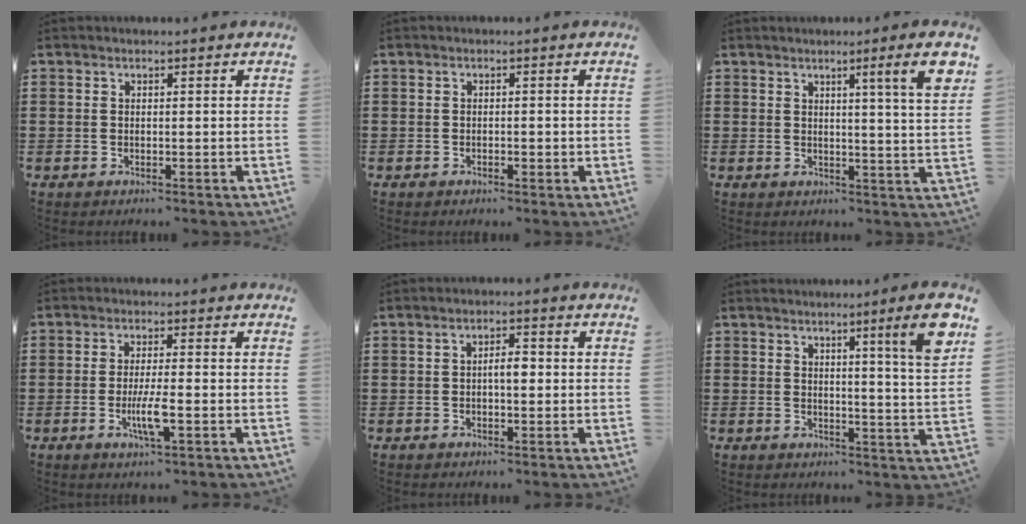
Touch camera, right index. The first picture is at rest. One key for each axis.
{"total": 0.8, "fx": -0.4, "fy": 0.4, "fz": 0.5, "tx": -0.012, "ty": -0.003, "tz": -0.007}
{"total": 6.5, "fx": 3.1, "fy": -0.8, "fz": 5.6, "tx": -0.089, "ty": -0.014, "tz": 0.045}
{"total": 4.8, "fx": -1.7, "fy": 0.6, "fz": 4.4, "tx": -0.088, "ty": -0.010, "tz": -0.033}
{"total": 2.7, "fx": -0.2, "fy": 0.6, "fz": 2.6, "tx": -0.047, "ty": 0.001, "tz": -0.006}
{"total": 7.2, "fx": 4.0, "fy": -1.1, "fz": 6.0, "tx": -0.091, "ty": -0.026, "tz": 0.057}